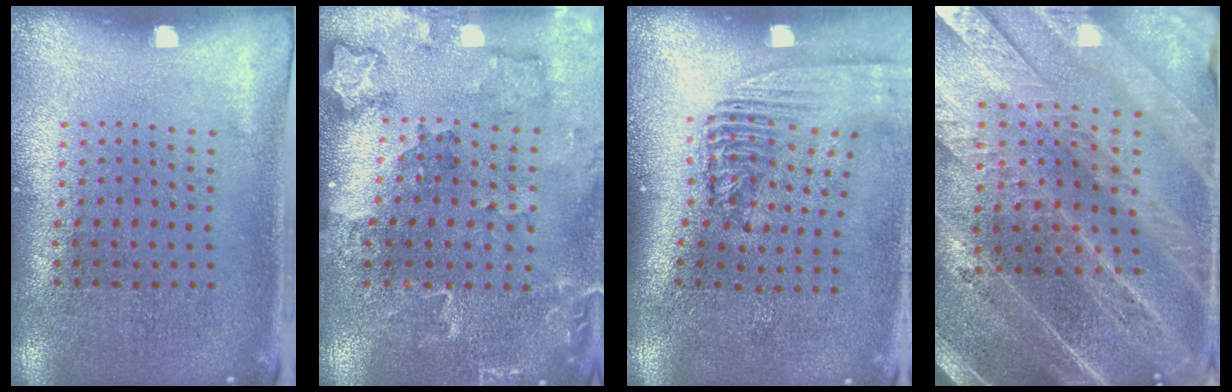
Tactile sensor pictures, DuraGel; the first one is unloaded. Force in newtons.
{"total": 1.8, "press": 1.8, "slide": 0.2}
{"total": 2.3, "press": 1.7, "slide": 1.5}
{"total": 5.0, "press": 4.3, "slide": 2.4}